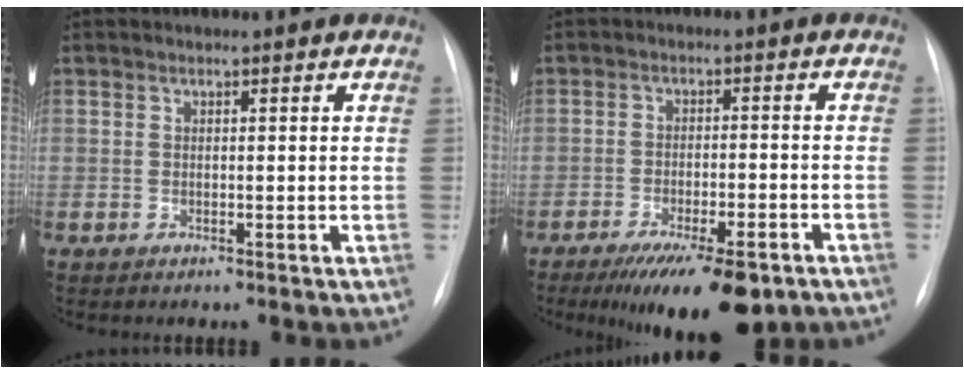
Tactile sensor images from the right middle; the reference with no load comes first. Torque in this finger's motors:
{"motor_torque": [1.08, -1.06, 0.23, 0.05]}